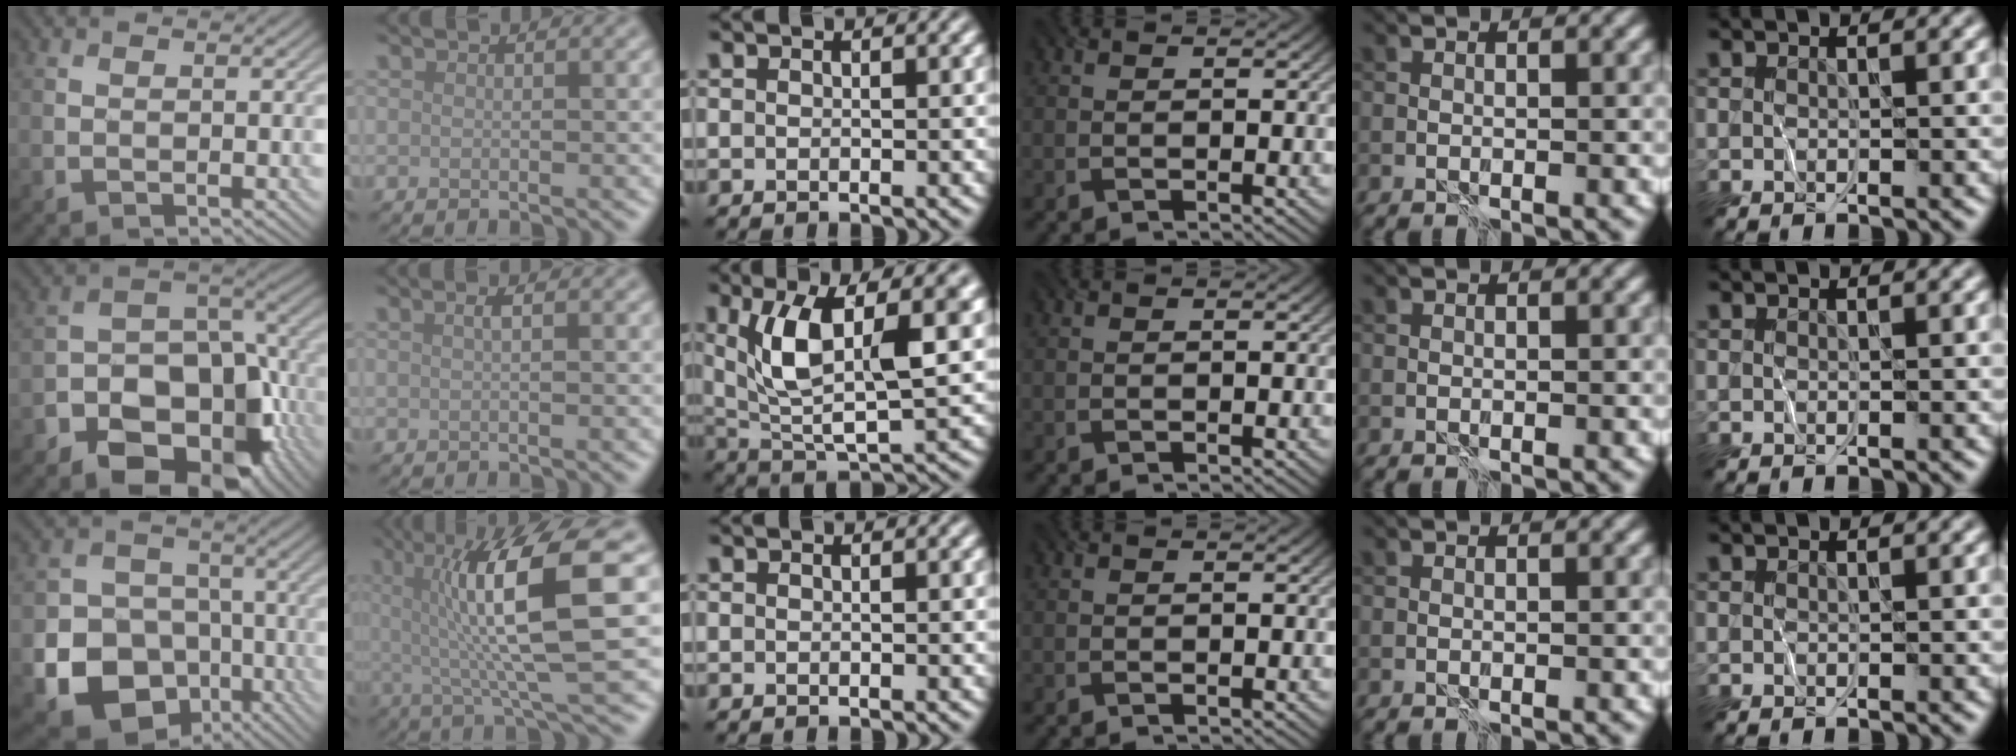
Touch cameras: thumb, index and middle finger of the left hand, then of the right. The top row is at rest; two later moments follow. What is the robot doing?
{"motion": "wrap", "object": "plastic wrap"}